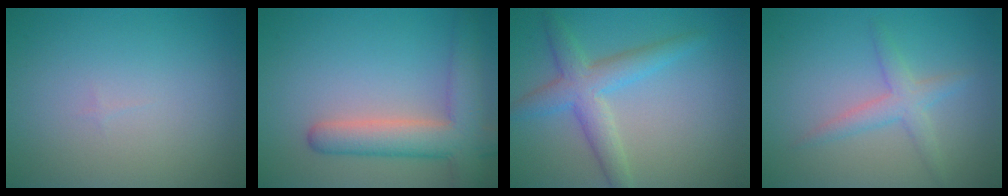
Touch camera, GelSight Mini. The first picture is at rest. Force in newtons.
{"total": 6.2, "press": 6.1, "slide": 0.4}
{"total": 4.2, "press": 4.2, "slide": 0.1}
{"total": 2.5, "press": 2.5, "slide": 0.0}